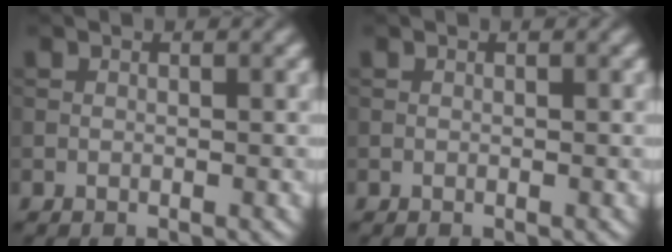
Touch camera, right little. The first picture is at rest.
{"total": 0.0}